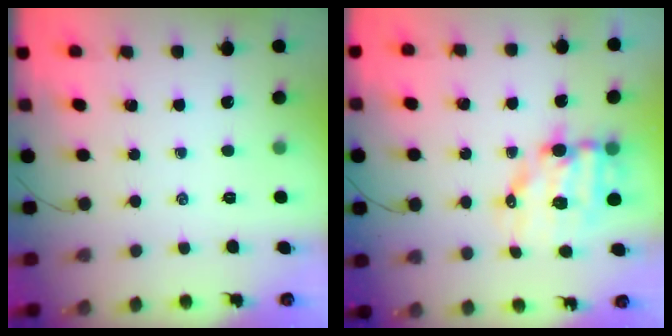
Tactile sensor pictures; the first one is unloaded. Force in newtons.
{"total": 10.9, "press": 10.6, "slide": 2.4}